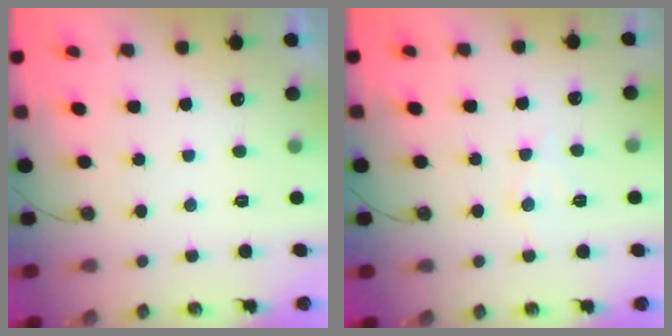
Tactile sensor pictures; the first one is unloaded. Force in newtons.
{"total": 5.9, "press": 5.8, "slide": 0.6}